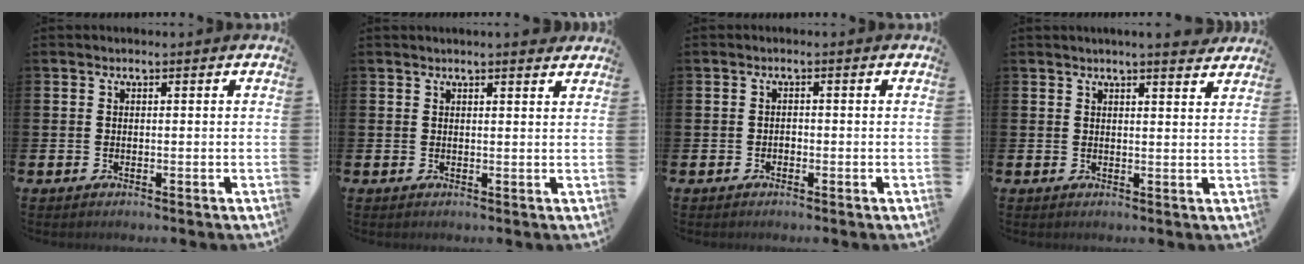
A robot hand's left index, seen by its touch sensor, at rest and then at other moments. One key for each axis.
{"total": 1.5, "fx": 1.5, "fy": -0.1, "fz": 0.3, "tx": 0.003, "ty": -0.008, "tz": 0.025}
{"total": 0.8, "fx": -0.5, "fy": 0.6, "fz": 0.2, "tx": -0.004, "ty": 0.001, "tz": -0.010}
{"total": 3.3, "fx": 3.2, "fy": -0.4, "fz": 0.6, "tx": -0.008, "ty": -0.018, "tz": 0.056}